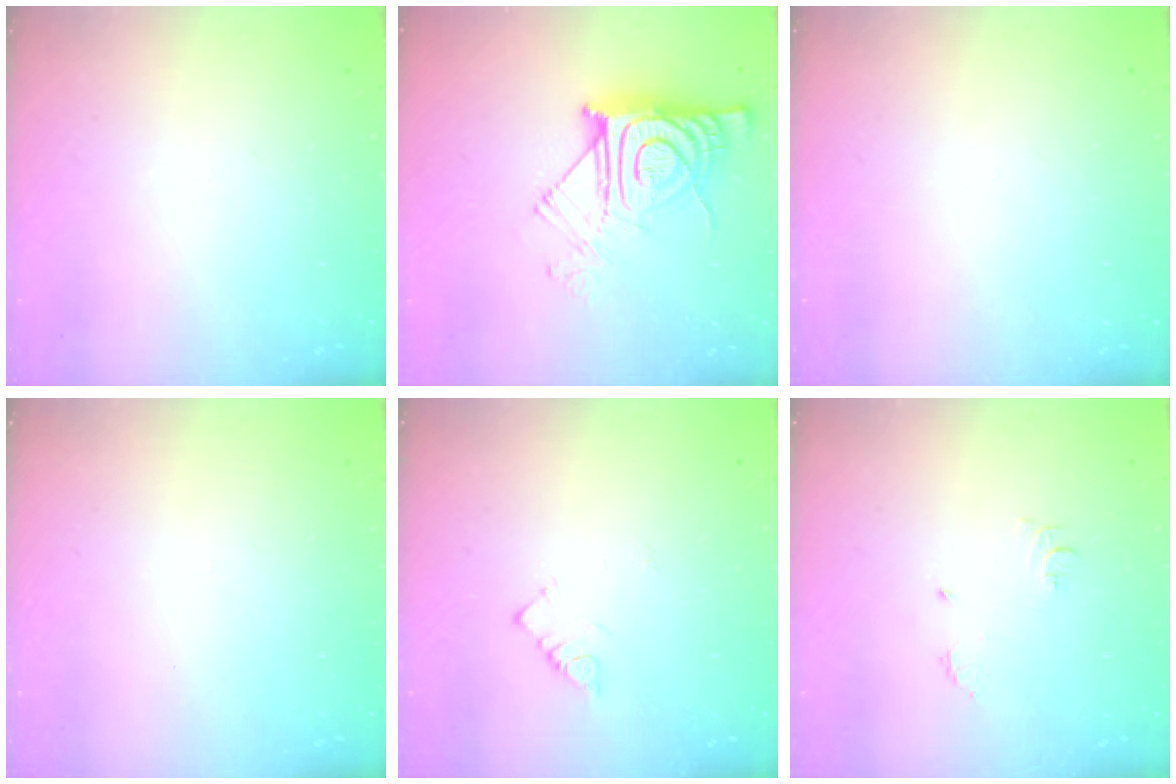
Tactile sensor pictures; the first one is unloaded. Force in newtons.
{"total": 13.7, "press": 13.7, "slide": 1.4}
{"total": 0.0}
{"total": 0.0}
{"total": 3.1, "press": 3.1, "slide": 0.5}
{"total": 6.4, "press": 6.4, "slide": 0.6}